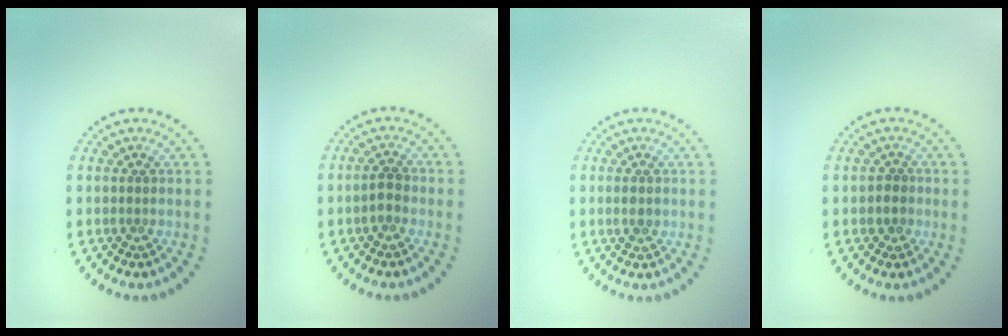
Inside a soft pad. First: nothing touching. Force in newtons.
{"total": 1.5, "press": 1.5, "slide": 0.4}
{"total": 1.0, "press": 1.0, "slide": 0.1}
{"total": 1.1, "press": 0.9, "slide": 0.7}